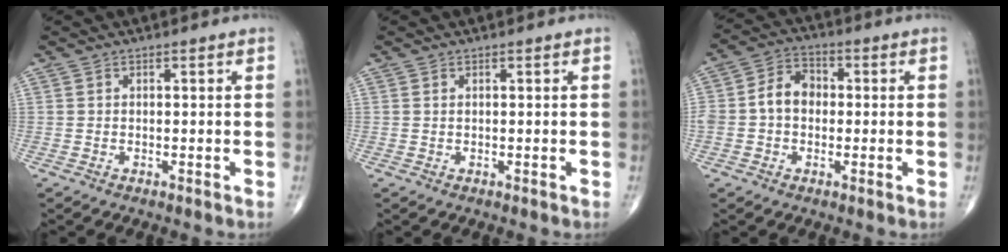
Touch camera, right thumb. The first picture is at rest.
{"total": 0.0}
{"total": 7.4, "force": [-0.2, 5.7, 4.7], "torque": [-0.075, 0.028, -0.014]}